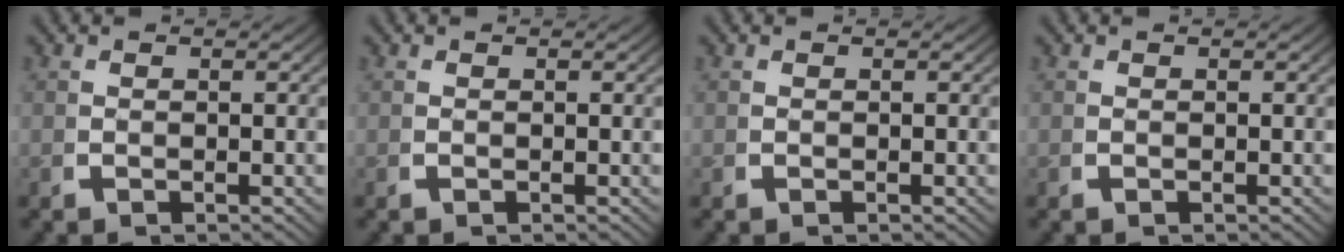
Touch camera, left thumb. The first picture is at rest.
{"total": 0.0}
{"total": 0.0}
{"total": 0.0}